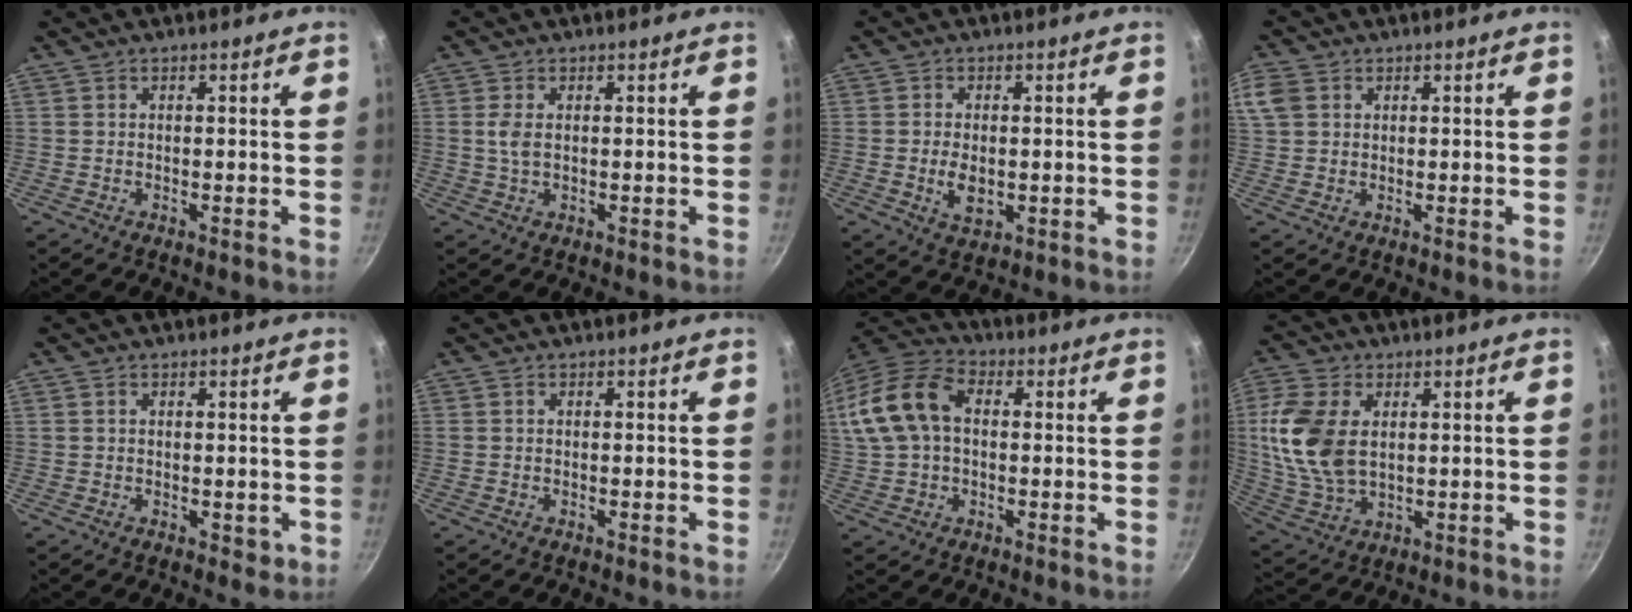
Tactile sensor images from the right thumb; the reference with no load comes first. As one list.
[{"total": 2.8, "force": [0.4, 1.5, 2.3], "torque": [-0.048, 0.000, 0.008]}, {"total": 5.0, "force": [-0.6, 3.1, 3.9], "torque": [-0.068, -0.003, -0.006]}, {"total": 5.8, "force": [1.9, 4.5, 3.0], "torque": [-0.060, 0.008, 0.033]}, {"total": 1.8, "force": [0.1, 1.3, 1.3], "torque": [-0.011, 0.000, 0.003]}, {"total": 0.0}, {"total": 14.9, "force": [2.1, 9.8, 11.0], "torque": [-0.220, 0.034, 0.025]}, {"total": 13.7, "force": [2.3, 8.6, 10.4], "torque": [-0.205, -0.007, 0.050]}]